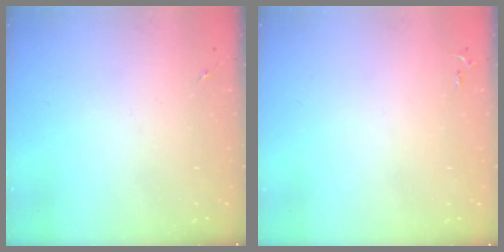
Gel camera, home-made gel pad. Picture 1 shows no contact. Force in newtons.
{"total": 2.6, "press": 2.6, "slide": 0.3}